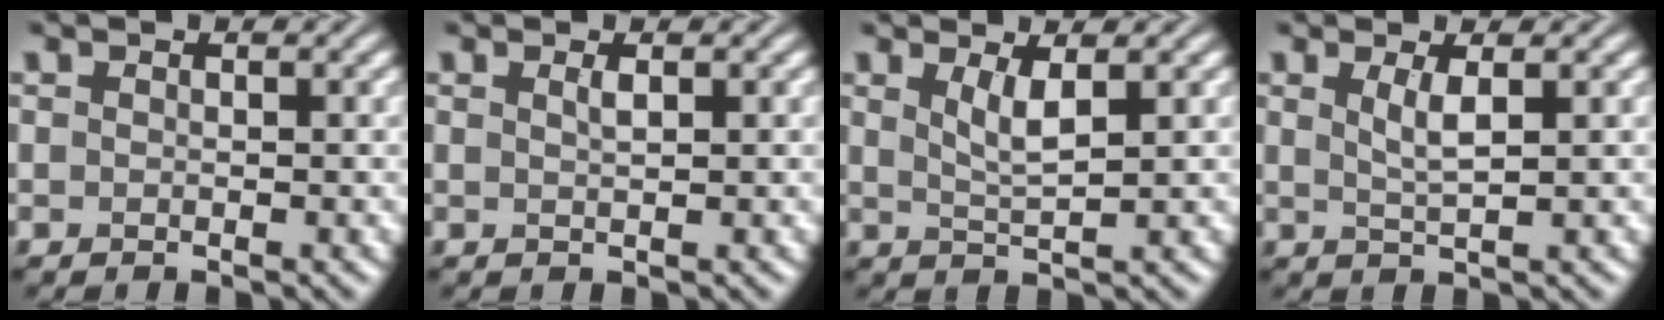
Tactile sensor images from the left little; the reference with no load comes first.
{"total": 0.8, "force": [0.4, 0.2, 0.7], "torque": [-0.010, 0.002, 0.007]}
{"total": 2.3, "force": [1.0, 0.5, 2.0], "torque": [-0.036, -0.005, 0.021]}
{"total": 2.0, "force": [0.7, 0.4, 1.8], "torque": [-0.036, -0.003, 0.013]}